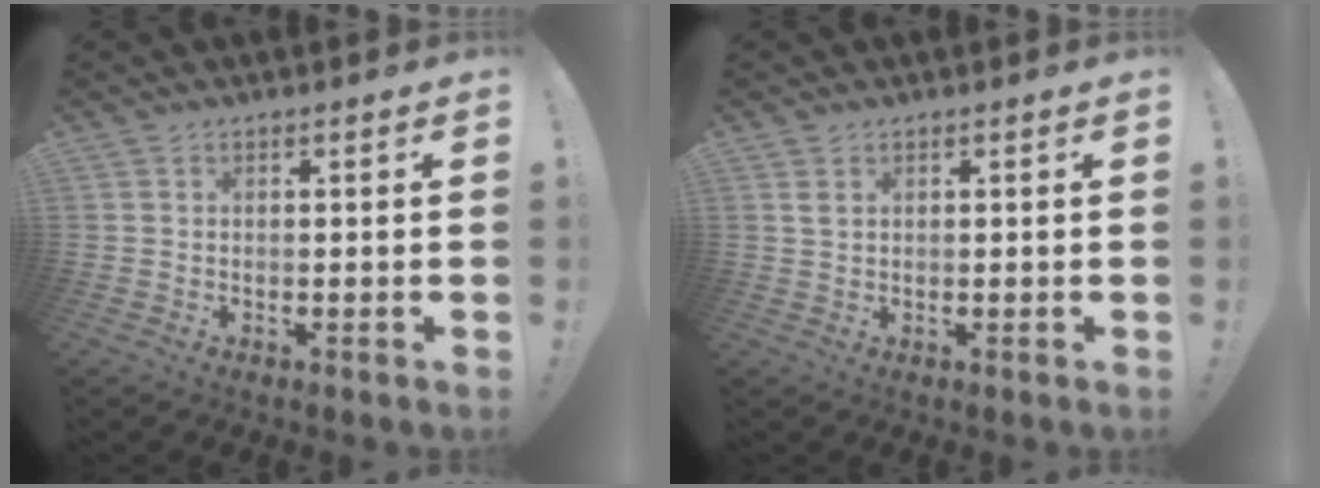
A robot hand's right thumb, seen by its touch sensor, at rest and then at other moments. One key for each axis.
{"total": 1.4, "fx": 0.8, "fy": 0.7, "fz": 0.8, "tx": -0.009, "ty": -0.001, "tz": 0.014}